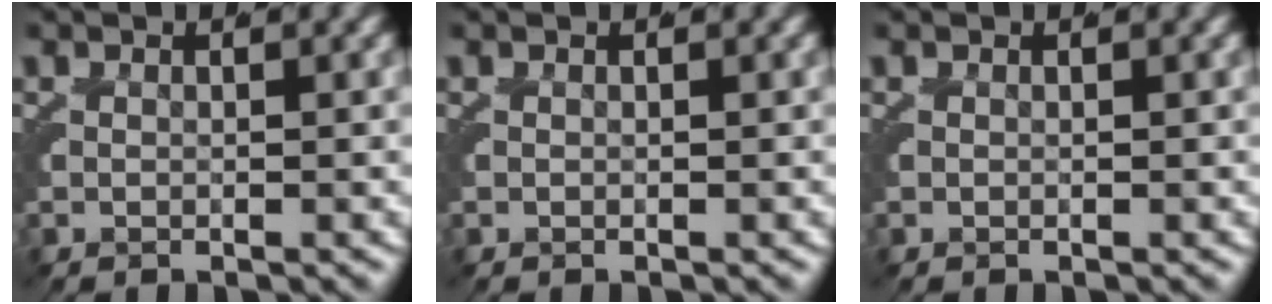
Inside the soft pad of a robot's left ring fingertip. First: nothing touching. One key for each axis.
{"total": 0.0}
{"total": 0.0}